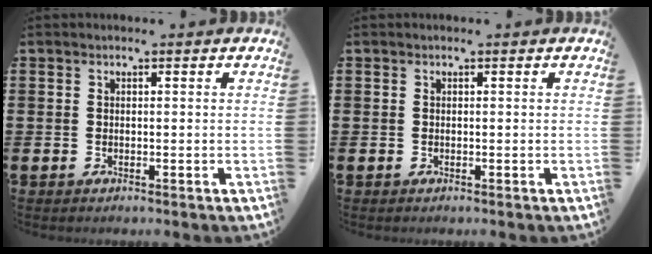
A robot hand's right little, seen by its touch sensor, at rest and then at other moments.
{"total": 0.0}